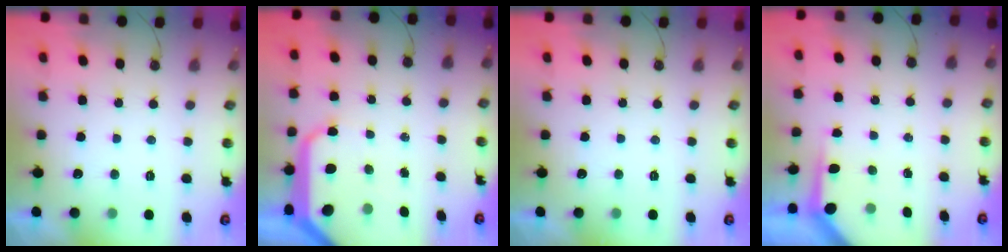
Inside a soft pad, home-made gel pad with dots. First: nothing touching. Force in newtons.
{"total": 13.8, "press": 13.7, "slide": 1.6}
{"total": 0.0}
{"total": 3.9, "press": 3.9, "slide": 0.4}